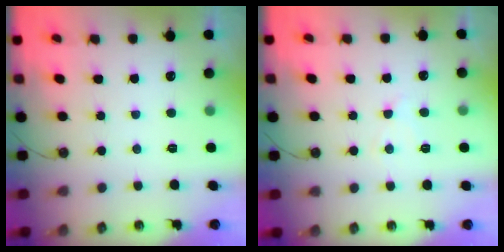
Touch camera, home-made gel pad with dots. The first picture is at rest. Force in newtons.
{"total": 7.5, "press": 7.5, "slide": 0.9}